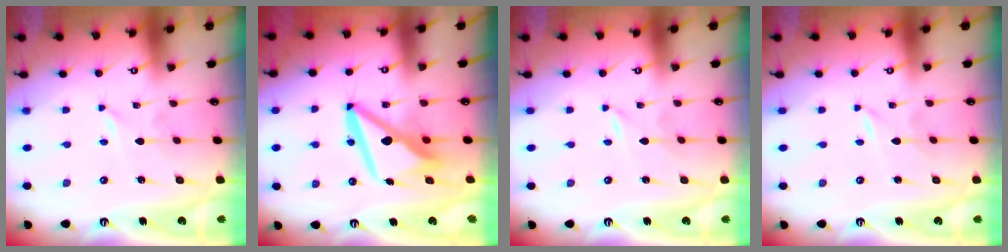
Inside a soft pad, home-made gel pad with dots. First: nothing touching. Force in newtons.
{"total": 11.9, "press": 11.8, "slide": 1.4}
{"total": 0.0}
{"total": 0.0}